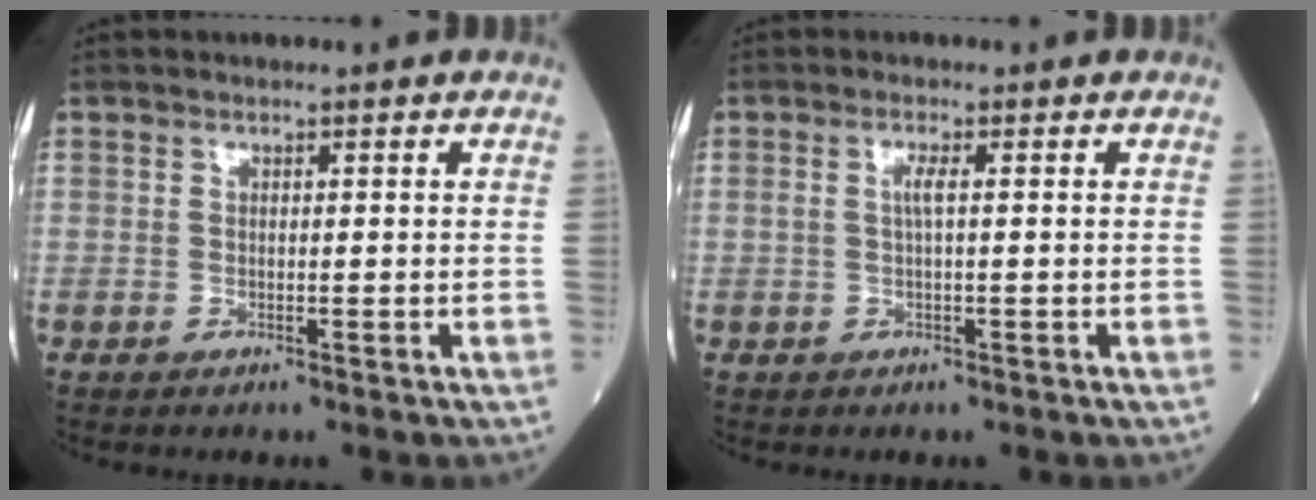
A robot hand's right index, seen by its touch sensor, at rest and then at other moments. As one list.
[{"total": 1.7, "force": [0.2, 0.1, 1.7], "torque": [-0.036, 0.002, 0.002]}]